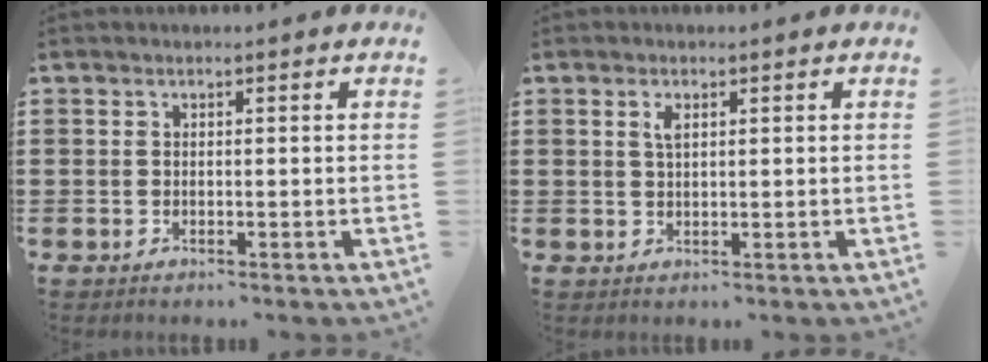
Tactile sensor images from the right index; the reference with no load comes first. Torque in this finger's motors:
{"motor_torque": [0.19, -0.16, 0.04, 0.05]}